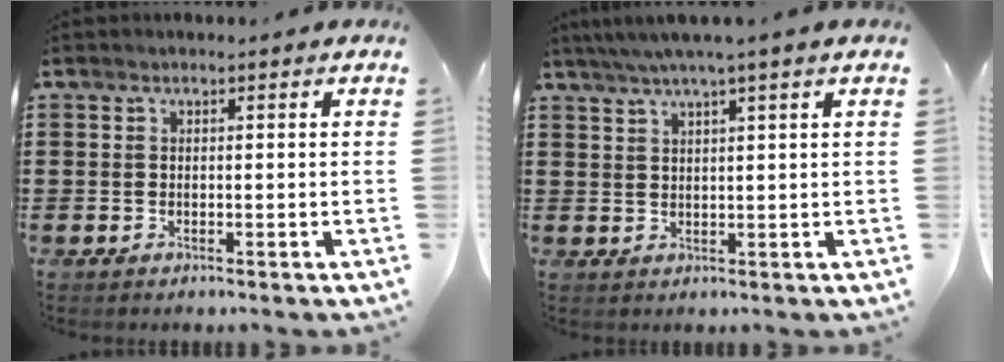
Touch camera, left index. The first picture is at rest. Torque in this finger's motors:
{"motor_torque": [1.36, -0.78, 0.62, 0.21]}